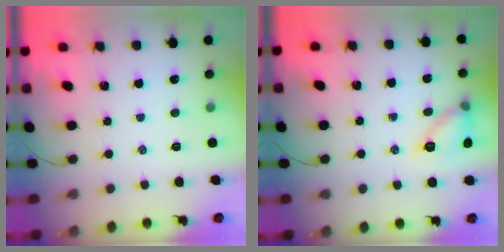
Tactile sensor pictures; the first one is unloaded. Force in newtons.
{"total": 10.5, "press": 10.5, "slide": 0.6}